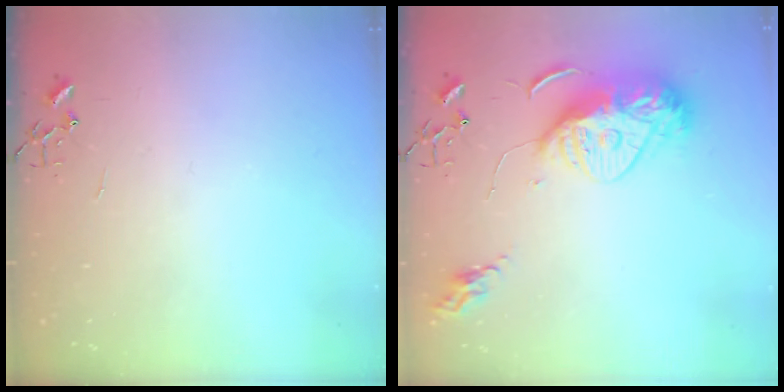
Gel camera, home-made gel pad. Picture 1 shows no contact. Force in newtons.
{"total": 15.7, "press": 15.6, "slide": 1.4}